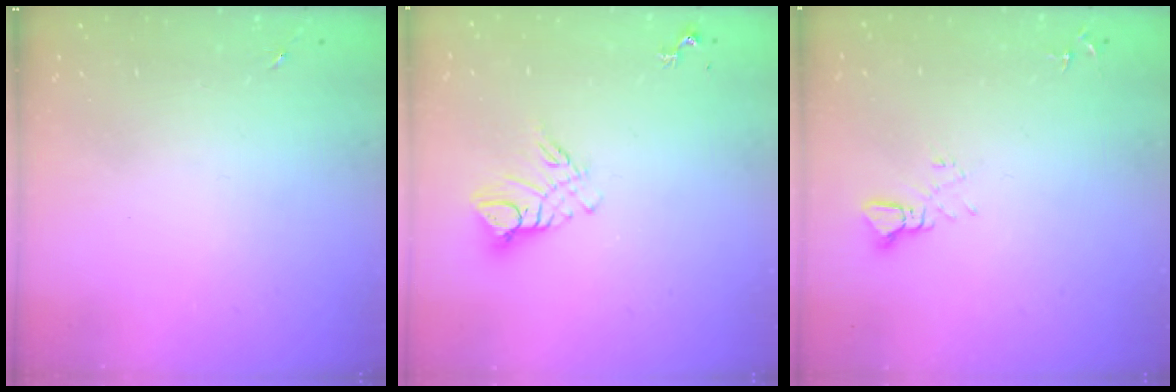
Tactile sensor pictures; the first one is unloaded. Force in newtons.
{"total": 10.2, "press": 10.1, "slide": 0.8}
{"total": 3.6, "press": 3.6, "slide": 0.3}